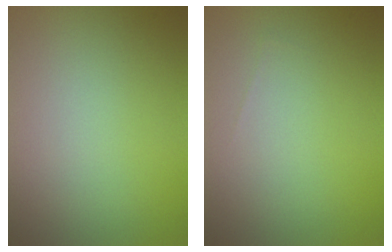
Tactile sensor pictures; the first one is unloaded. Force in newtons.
{"total": 0.0}